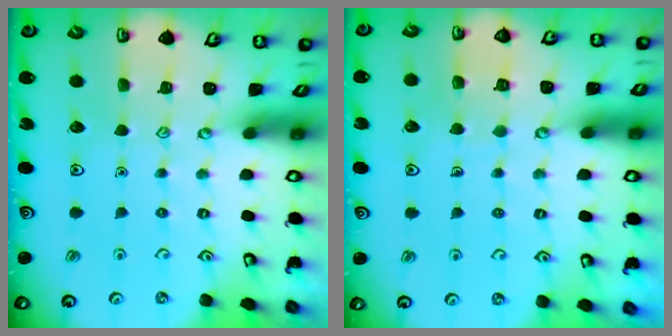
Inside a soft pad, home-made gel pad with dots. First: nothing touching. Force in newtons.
{"total": 4.7, "press": 4.6, "slide": 0.4}